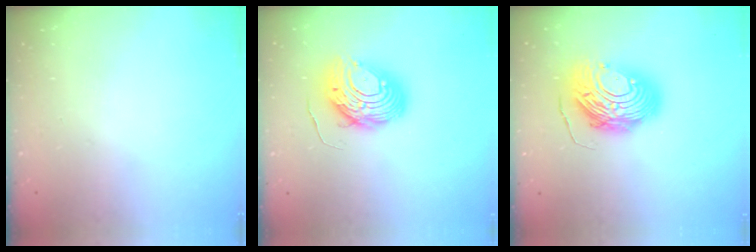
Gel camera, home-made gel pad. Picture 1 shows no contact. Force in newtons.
{"total": 12.1, "press": 12.1, "slide": 1.4}
{"total": 13.7, "press": 13.6, "slide": 1.3}